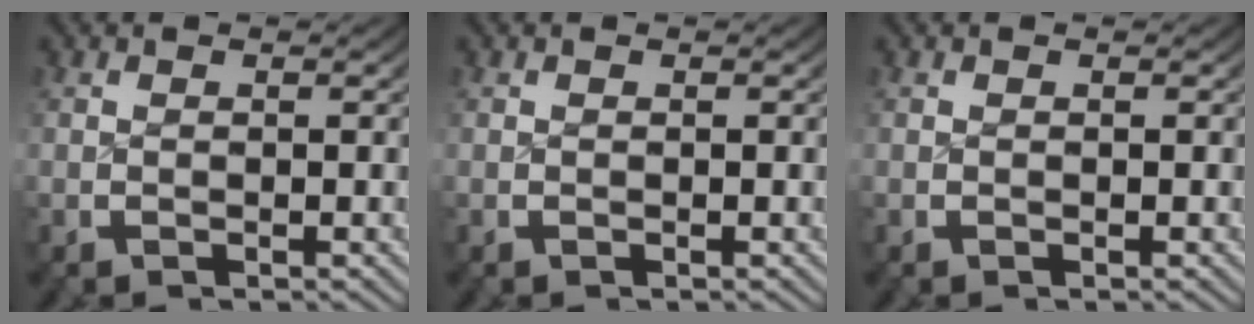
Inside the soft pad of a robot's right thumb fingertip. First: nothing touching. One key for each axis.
{"total": 0.0}
{"total": 0.0}